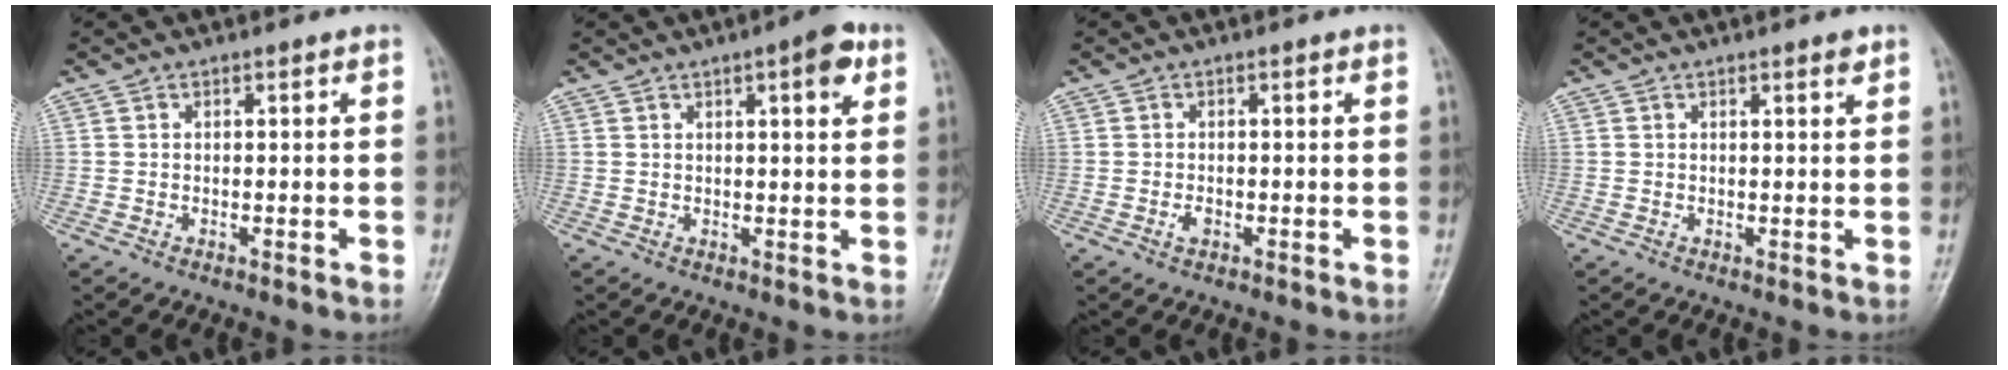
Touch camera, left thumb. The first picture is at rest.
{"total": 5.4, "force": [2.6, 1.5, 4.5], "torque": [-0.051, -0.006, 0.030]}
{"total": 1.4, "force": [-0.5, 0.8, 1.0], "torque": [-0.017, -0.001, -0.010]}
{"total": 1.5, "force": [1.0, 0.3, 1.1], "torque": [-0.014, -0.006, 0.014]}